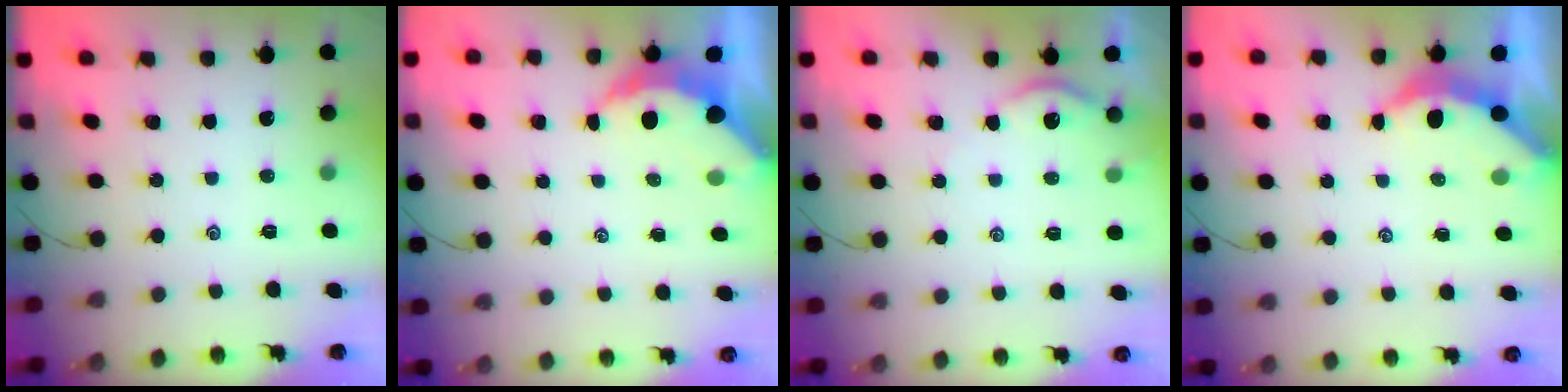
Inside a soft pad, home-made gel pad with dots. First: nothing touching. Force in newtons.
{"total": 5.2, "press": 5.1, "slide": 0.9}
{"total": 2.9, "press": 2.9, "slide": 0.3}
{"total": 3.7, "press": 3.7, "slide": 0.4}